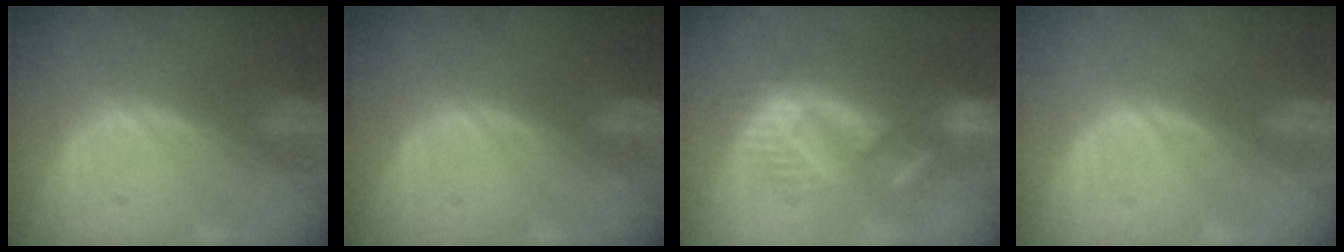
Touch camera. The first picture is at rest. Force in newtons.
{"total": 0.0}
{"total": 10.1, "press": 9.4, "slide": 3.5}
{"total": 0.0}